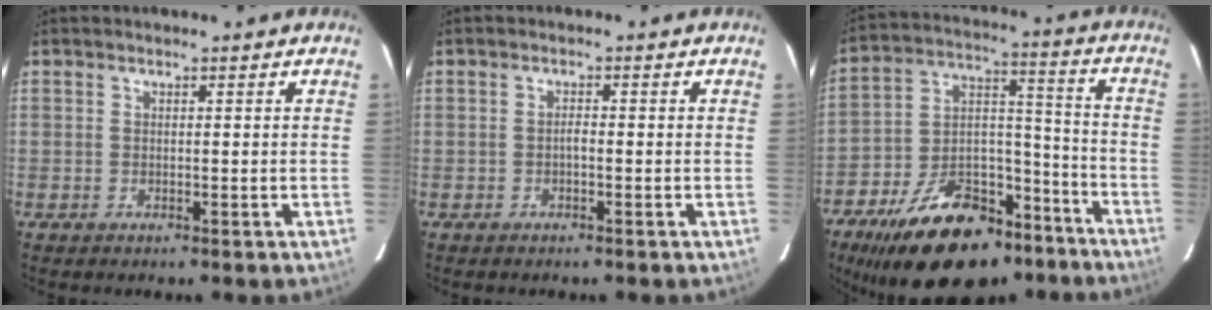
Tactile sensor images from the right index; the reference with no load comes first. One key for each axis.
{"total": 1.0, "fx": -0.5, "fy": 0.3, "fz": 0.8, "tx": -0.014, "ty": 0.006, "tz": -0.011}
{"total": 23.1, "fx": -15.8, "fy": 12.0, "fz": 12.0, "tx": -0.228, "ty": 0.046, "tz": -0.230}